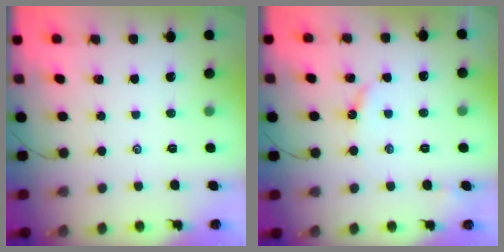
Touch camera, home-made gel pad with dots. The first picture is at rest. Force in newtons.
{"total": 3.4, "press": 3.3, "slide": 0.5}